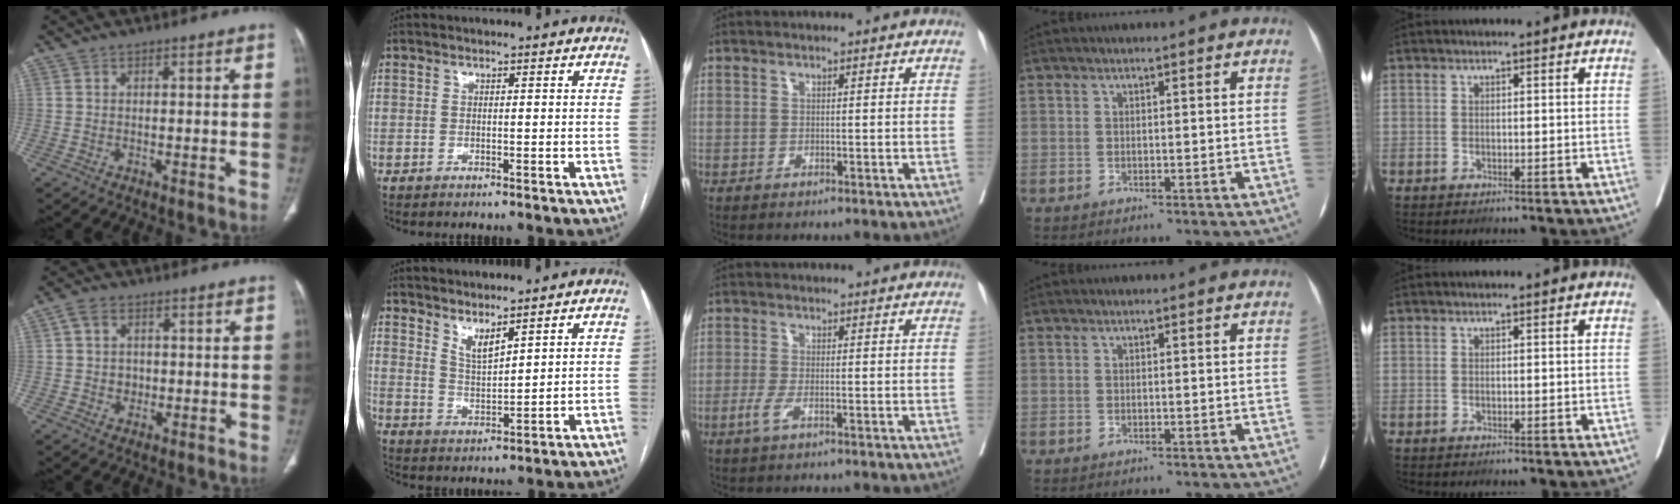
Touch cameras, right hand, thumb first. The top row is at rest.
{"thumb": {"total": 4.4, "force": [0.3, 3.6, 2.4], "torque": [-0.029, 0.002, 0.003]}, "index": {"total": 3.9, "force": [3.2, 0.6, 2.1], "torque": [-0.044, -0.016, 0.069]}, "middle": {"total": 2.2, "force": [-1.0, 0.6, 1.9], "torque": [-0.046, -0.004, -0.020]}}